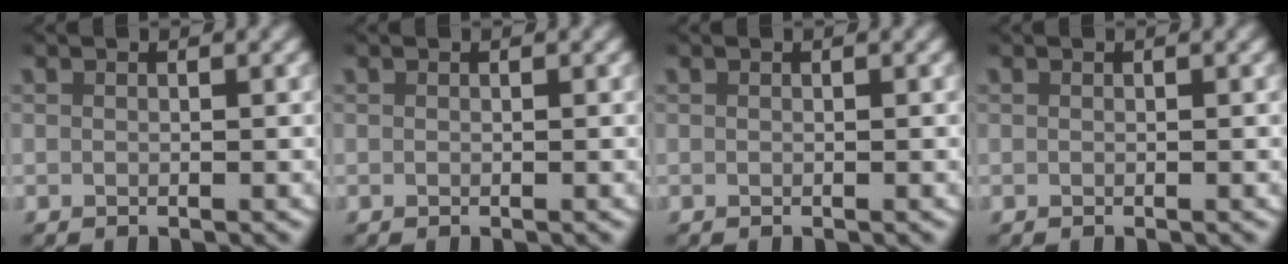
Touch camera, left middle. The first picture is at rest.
{"total": 0.0}
{"total": 0.0}
{"total": 0.0}